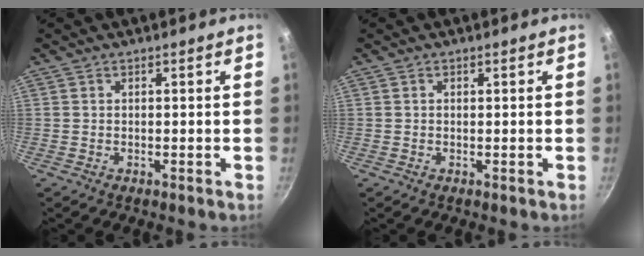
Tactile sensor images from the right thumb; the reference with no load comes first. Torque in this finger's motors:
{"motor_torque": [-0.15, -0.12, 0.03, 0.23, 0.06]}